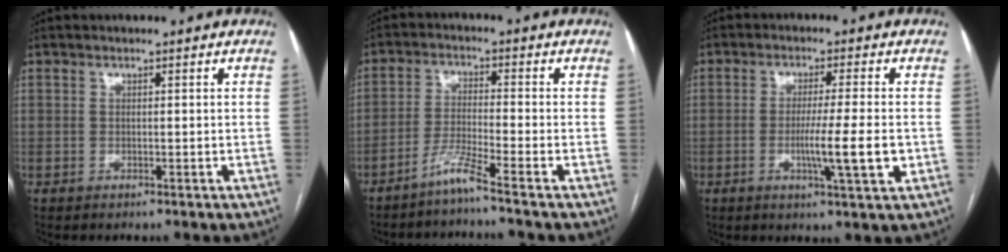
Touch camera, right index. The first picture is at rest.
{"total": 4.5, "force": [-3.6, -1.6, 2.2], "torque": [-0.050, -0.018, -0.078]}
{"total": 7.7, "force": [-1.6, -0.5, 7.5], "torque": [-0.125, -0.015, -0.028]}